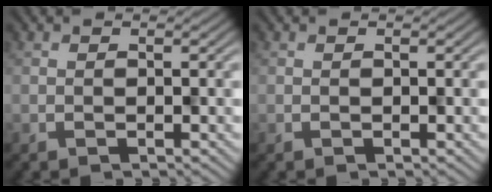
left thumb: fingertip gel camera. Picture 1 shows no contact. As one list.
[{"total": 0.0}]